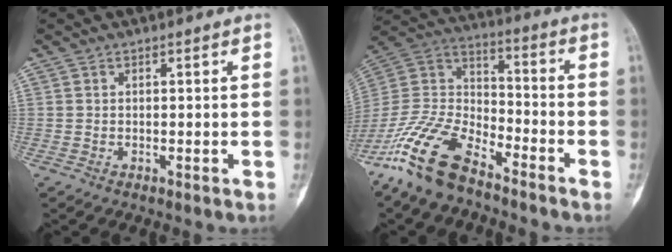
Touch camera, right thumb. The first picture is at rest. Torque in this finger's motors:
{"motor_torque": [0.36, 0.20, 1.48, -1.29, 0.13]}